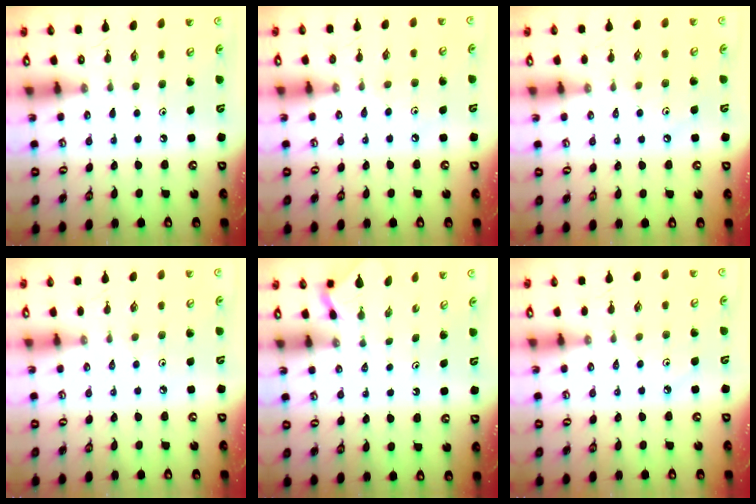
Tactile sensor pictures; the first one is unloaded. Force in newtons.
{"total": 4.6, "press": 4.6, "slide": 0.7}
{"total": 2.8, "press": 2.7, "slide": 0.6}
{"total": 2.2, "press": 2.2, "slide": 0.5}
{"total": 1.9, "press": 1.9, "slide": 0.3}
{"total": 2.6, "press": 2.5, "slide": 0.5}